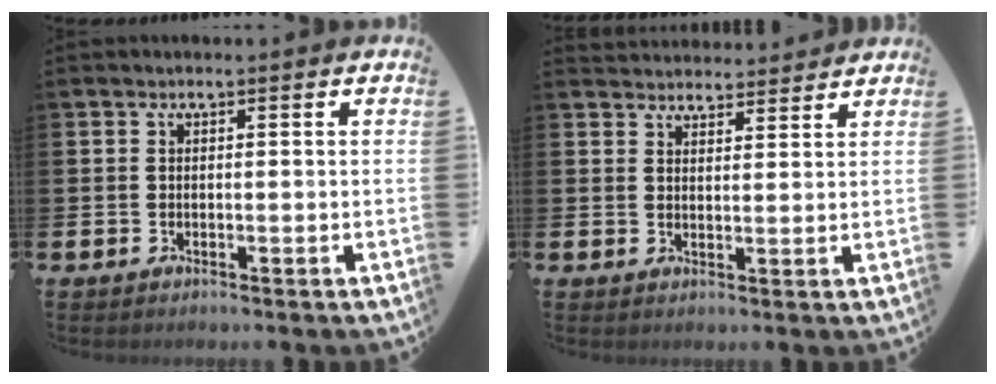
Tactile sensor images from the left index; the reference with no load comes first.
{"total": 3.5, "force": [3.4, 0.7, -0.3], "torque": [0.003, -0.018, 0.062]}